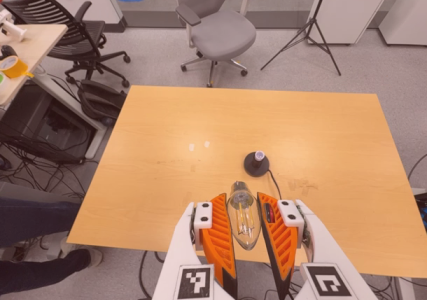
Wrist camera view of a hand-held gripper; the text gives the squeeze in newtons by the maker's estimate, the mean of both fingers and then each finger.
{"total": 13.5, "left": 14.3, "right": 12.7}